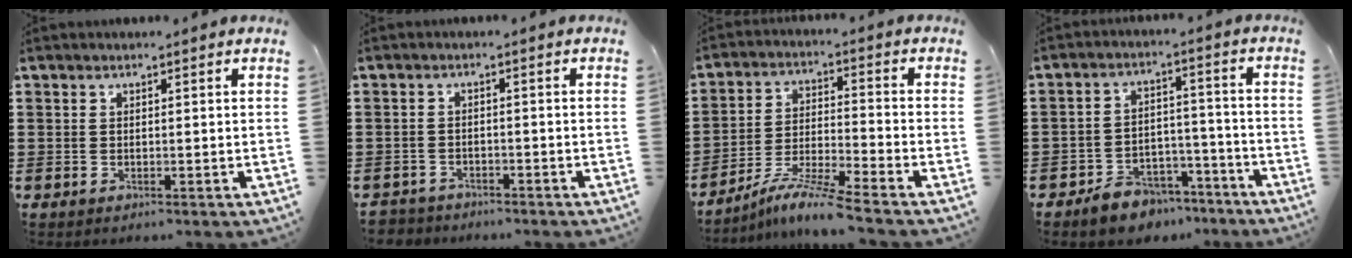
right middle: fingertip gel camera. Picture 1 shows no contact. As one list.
[{"total": 2.2, "force": [-2.1, 0.4, -0.3], "torque": [-0.001, 0.001, -0.050]}, {"total": 7.4, "force": [-6.4, -0.6, 3.6], "torque": [-0.076, -0.015, -0.126]}, {"total": 5.9, "force": [-5.4, 2.3, 0.8], "torque": [-0.018, 0.022, -0.108]}]